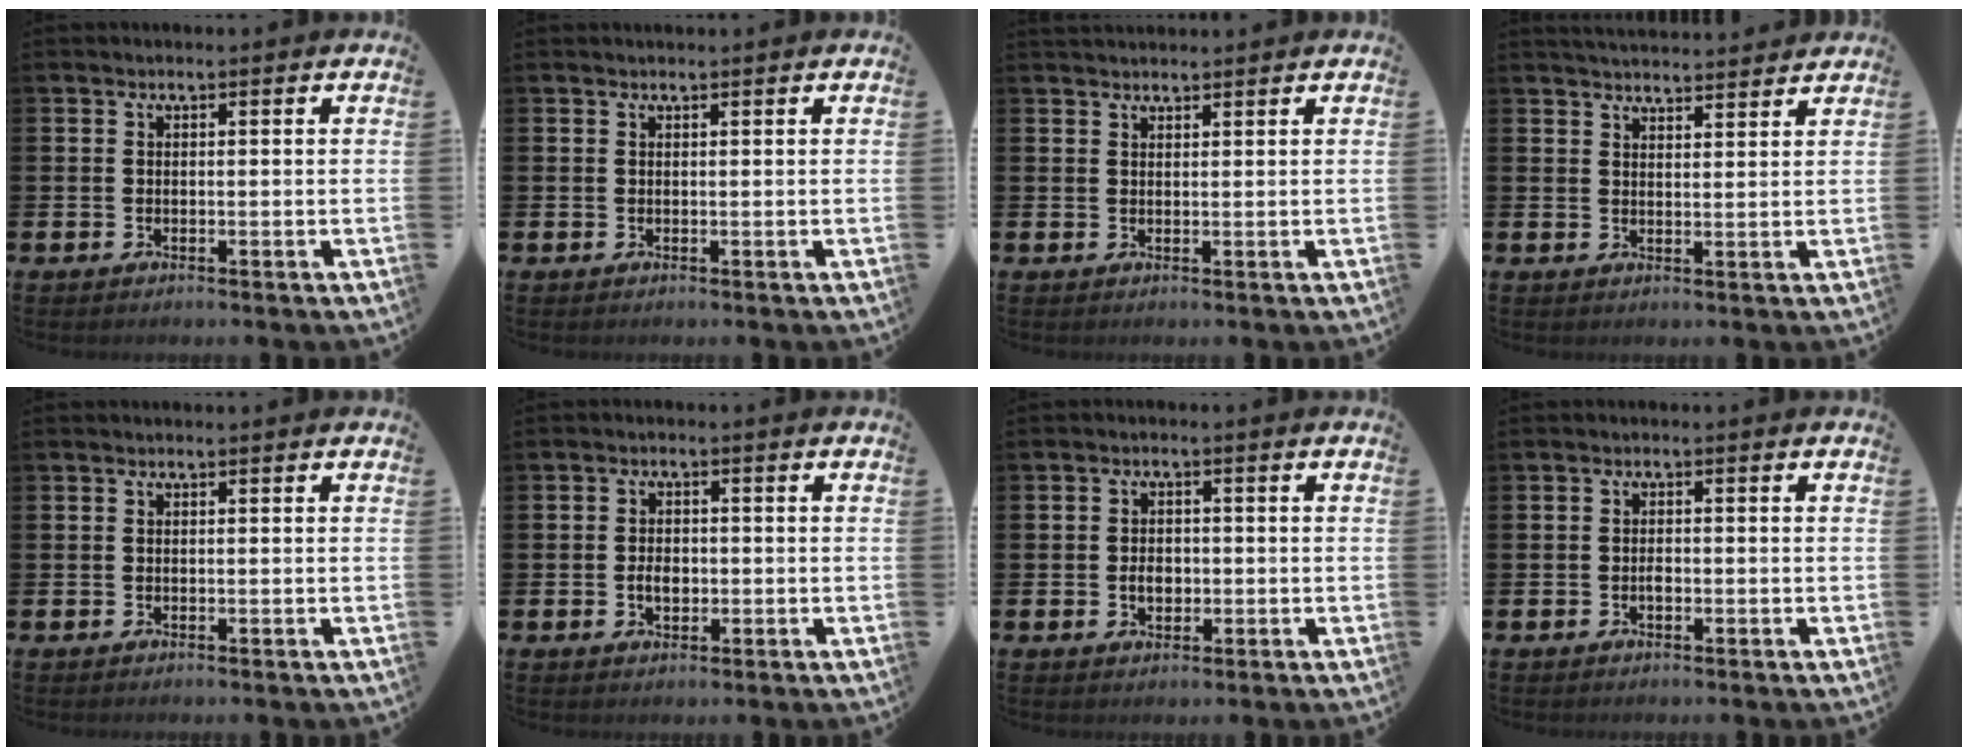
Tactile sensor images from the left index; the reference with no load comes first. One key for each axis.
{"total": 0.0}
{"total": 1.6, "fx": 1.6, "fy": 0.3, "fz": 0.0, "tx": 0.004, "ty": -0.003, "tz": 0.028}
{"total": 3.7, "fx": 3.7, "fy": 0.2, "fz": 0.0, "tx": -0.008, "ty": -0.019, "tz": 0.068}
{"total": 0.0}
{"total": 2.7, "fx": -0.4, "fy": 1.9, "fz": 2.0, "tx": -0.019, "ty": -0.003, "tz": -0.013}
{"total": 2.7, "fx": -0.3, "fy": 2.0, "fz": 1.8, "tx": -0.018, "ty": -0.002, "tz": -0.013}
{"total": 1.1, "fx": -0.3, "fy": 0.6, "fz": 0.8, "tx": -0.012, "ty": 0.000, "tz": -0.007}